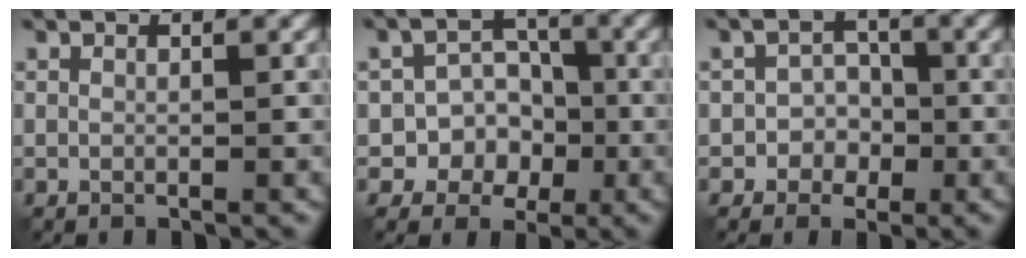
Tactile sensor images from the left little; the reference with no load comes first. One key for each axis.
{"total": 5.7, "fx": -2.1, "fy": 5.1, "fz": 1.5, "tx": 0.007, "ty": 0.010, "tz": -0.056}
{"total": 2.8, "fx": -1.0, "fy": 2.5, "fz": 0.7, "tx": 0.013, "ty": 0.009, "tz": -0.032}